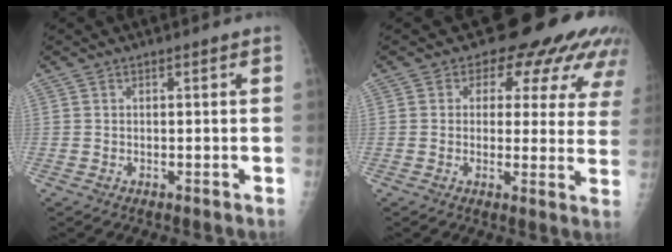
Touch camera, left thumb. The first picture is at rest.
{"total": 14.1, "force": [9.0, 8.1, 7.4], "torque": [-0.035, -0.029, 0.080]}